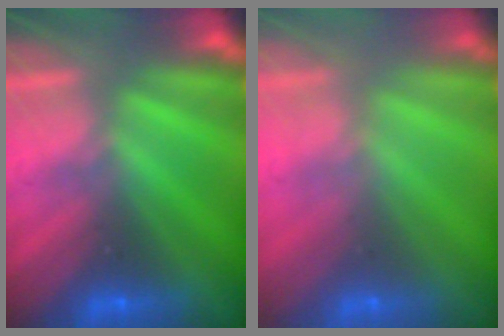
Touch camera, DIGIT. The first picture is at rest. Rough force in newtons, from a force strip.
{"total": 2.7}